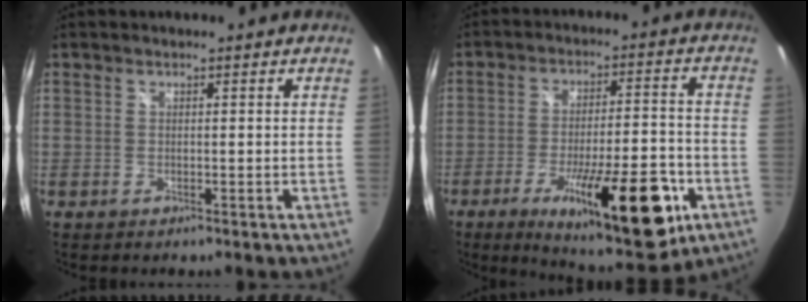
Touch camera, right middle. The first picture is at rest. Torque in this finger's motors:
{"motor_torque": [1.88, -0.26, 0.59, 0.21]}